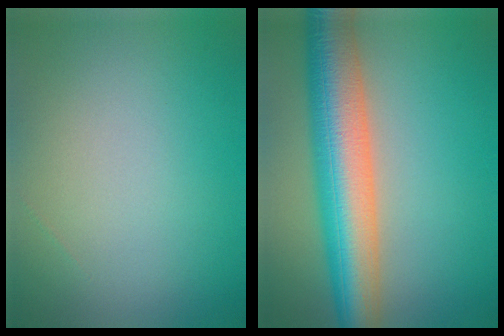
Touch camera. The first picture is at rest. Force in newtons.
{"total": 9.8, "press": 9.8, "slide": 0.2}